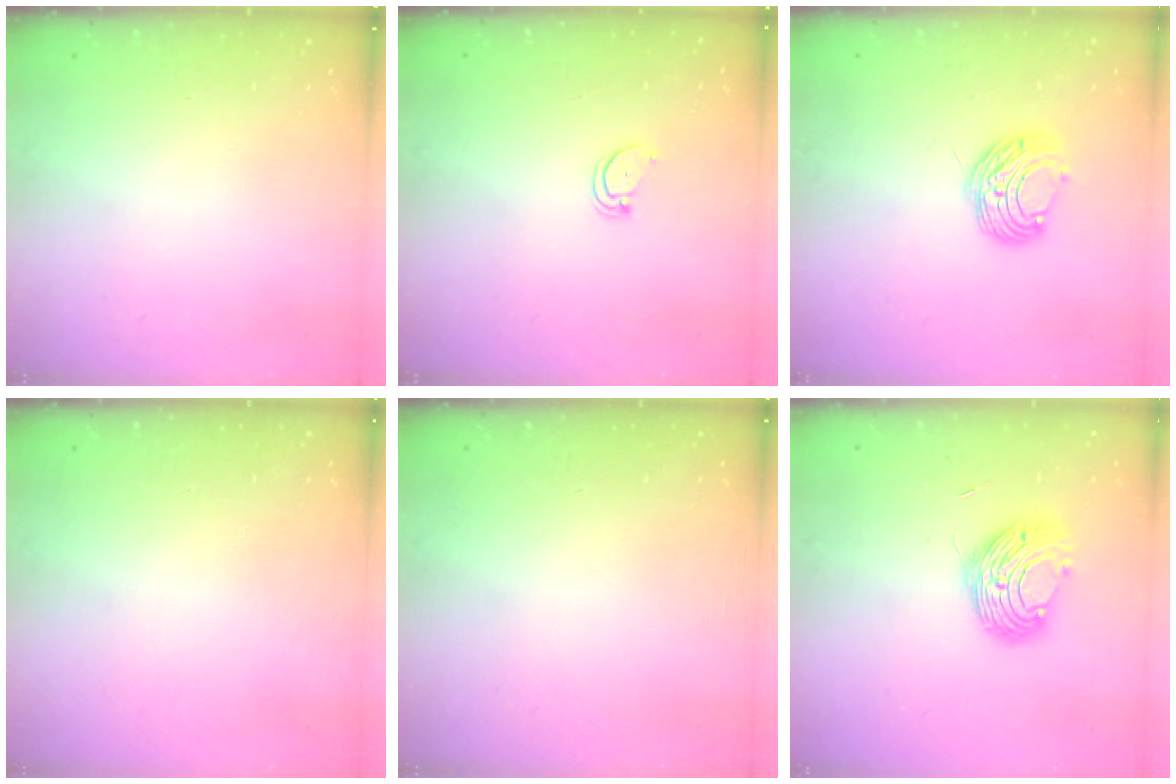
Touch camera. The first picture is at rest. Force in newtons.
{"total": 2.5, "press": 2.5, "slide": 0.2}
{"total": 8.7, "press": 8.7, "slide": 0.6}
{"total": 0.0}
{"total": 0.0}
{"total": 9.4, "press": 9.4, "slide": 0.3}